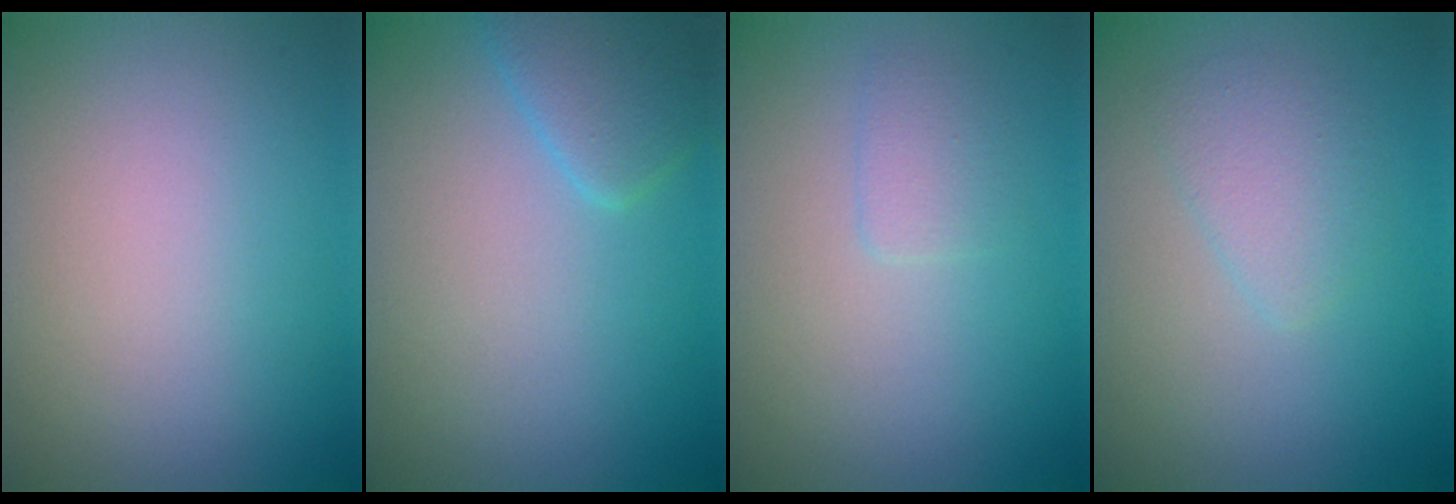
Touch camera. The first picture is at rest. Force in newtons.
{"total": 2.6, "press": 2.6, "slide": 0.2}
{"total": 1.2, "press": 1.2, "slide": 0.1}
{"total": 2.1, "press": 2.1, "slide": 0.1}